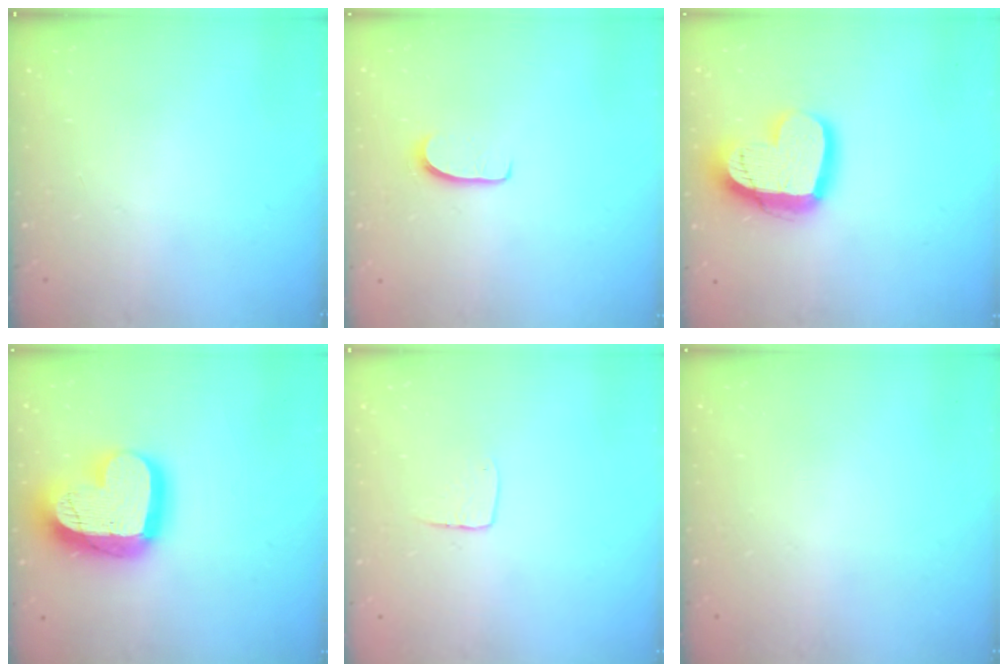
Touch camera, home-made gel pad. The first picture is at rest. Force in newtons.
{"total": 5.8, "press": 5.7, "slide": 0.5}
{"total": 18.4, "press": 18.3, "slide": 1.6}
{"total": 23.3, "press": 23.3, "slide": 1.9}
{"total": 5.3, "press": 5.3, "slide": 0.4}
{"total": 0.0}